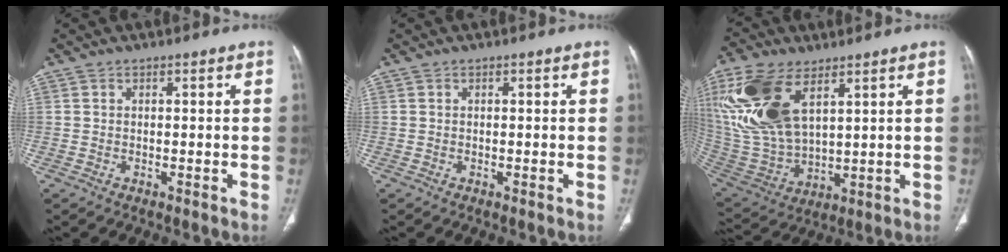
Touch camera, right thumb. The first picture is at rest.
{"total": 0.0}
{"total": 20.7, "force": [8.9, 10.8, 15.3], "torque": [-0.330, -0.029, 0.184]}